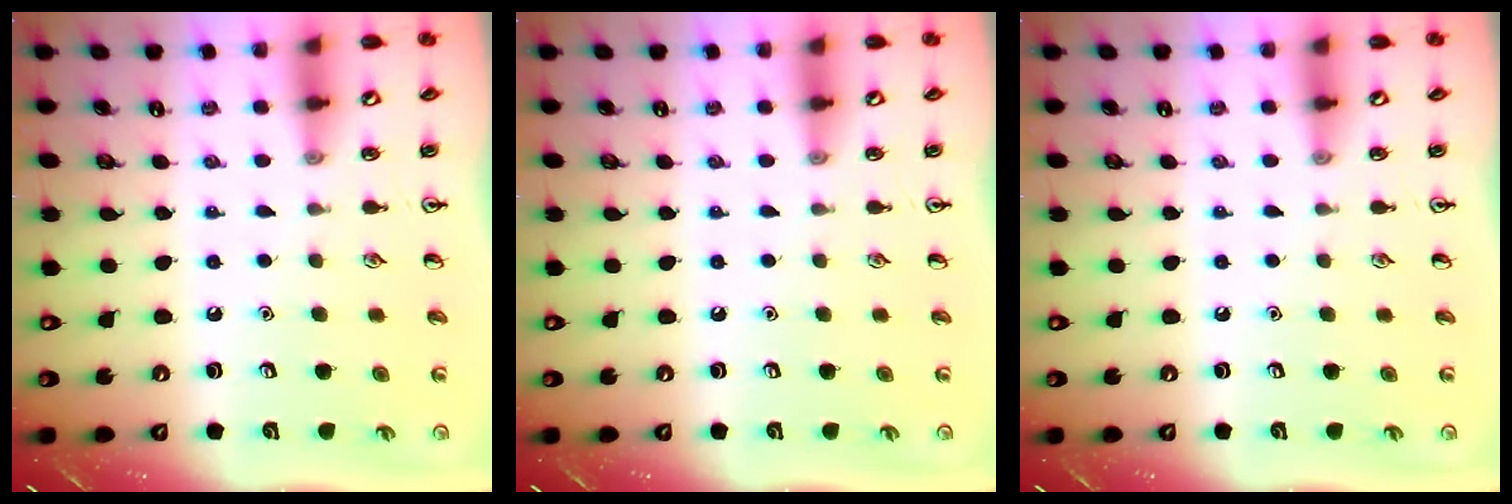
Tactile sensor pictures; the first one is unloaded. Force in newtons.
{"total": 0.0}
{"total": 0.0}